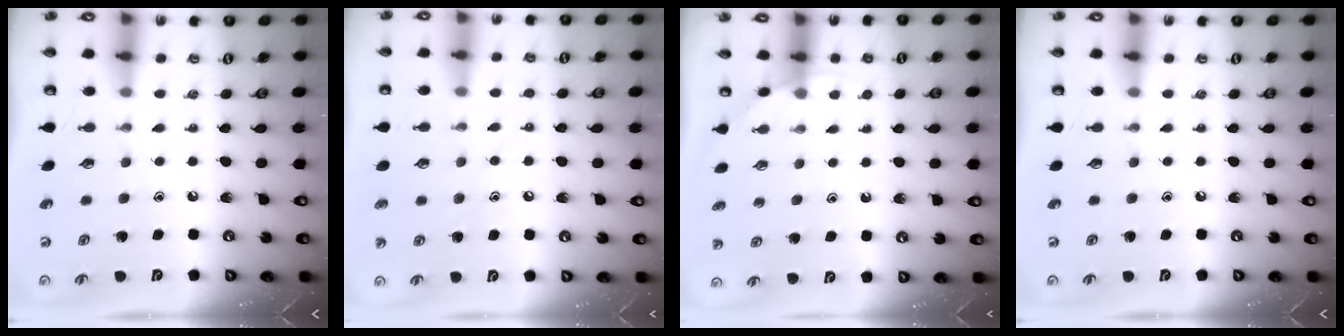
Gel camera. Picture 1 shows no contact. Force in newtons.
{"total": 7.2, "press": 7.1, "slide": 0.6}
{"total": 2.7, "press": 2.7, "slide": 0.1}
{"total": 0.0}